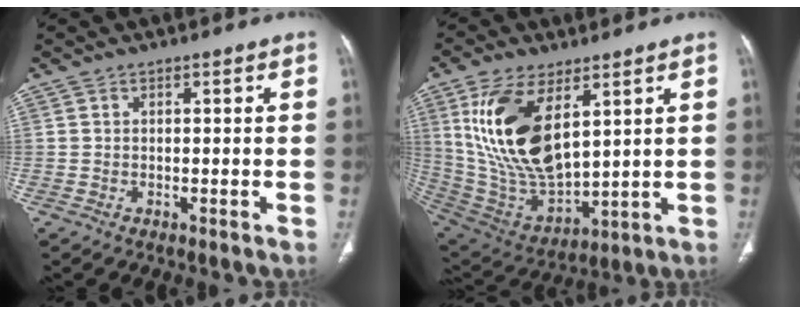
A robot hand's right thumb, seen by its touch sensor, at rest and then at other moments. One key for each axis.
{"total": 19.8, "fx": 7.2, "fy": 9.6, "fz": 15.7, "tx": -0.292, "ty": -0.030, "tz": 0.155}